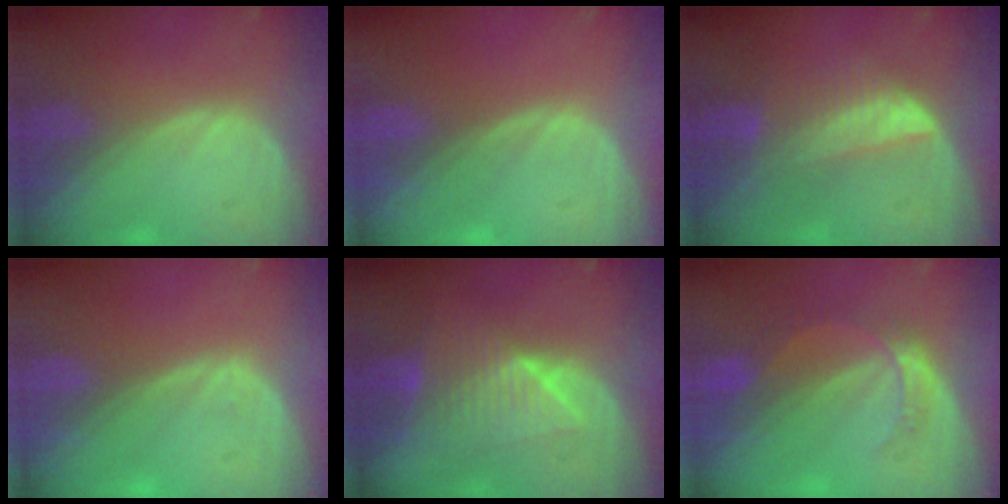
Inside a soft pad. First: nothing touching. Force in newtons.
{"total": 0.0}
{"total": 6.5, "press": 6.1, "slide": 2.2}
{"total": 0.5, "press": 0.2, "slide": 0.5}
{"total": 7.4, "press": 7.2, "slide": 1.6}
{"total": 5.1, "press": 4.7, "slide": 2.1}